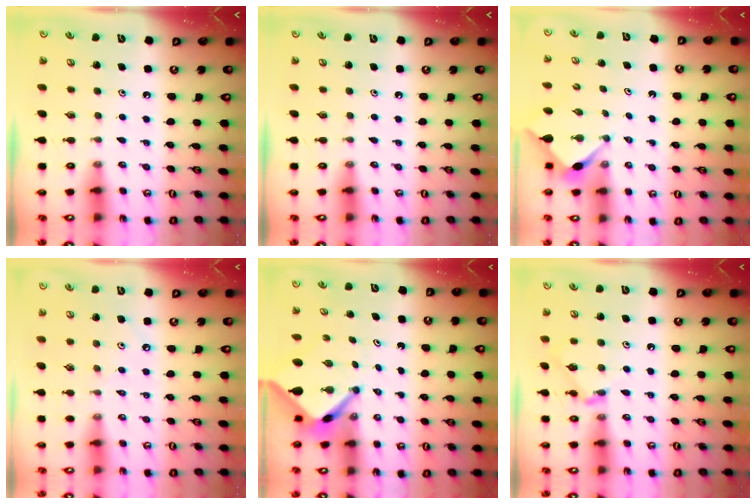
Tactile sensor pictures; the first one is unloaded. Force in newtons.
{"total": 0.0}
{"total": 2.6, "press": 2.6, "slide": 0.4}
{"total": 2.0, "press": 1.9, "slide": 0.4}
{"total": 3.6, "press": 3.6, "slide": 0.2}
{"total": 8.3, "press": 8.3, "slide": 0.5}